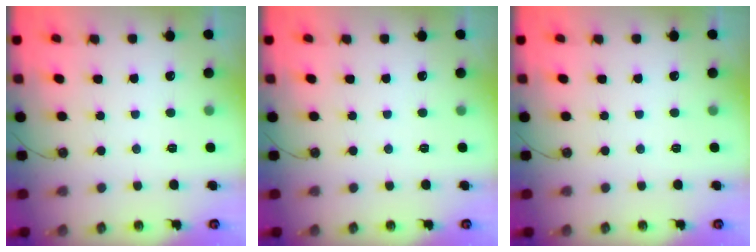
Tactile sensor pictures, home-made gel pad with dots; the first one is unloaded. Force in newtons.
{"total": 0.0}
{"total": 0.0}